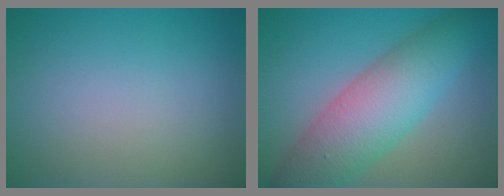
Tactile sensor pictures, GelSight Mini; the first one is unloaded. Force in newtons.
{"total": 8.0, "press": 8.0, "slide": 0.0}